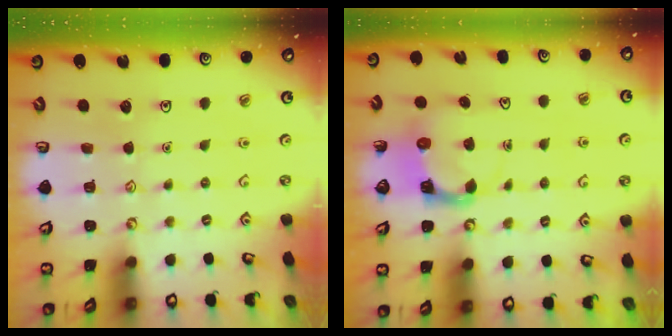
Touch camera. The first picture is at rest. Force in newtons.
{"total": 3.7, "press": 3.7, "slide": 0.4}